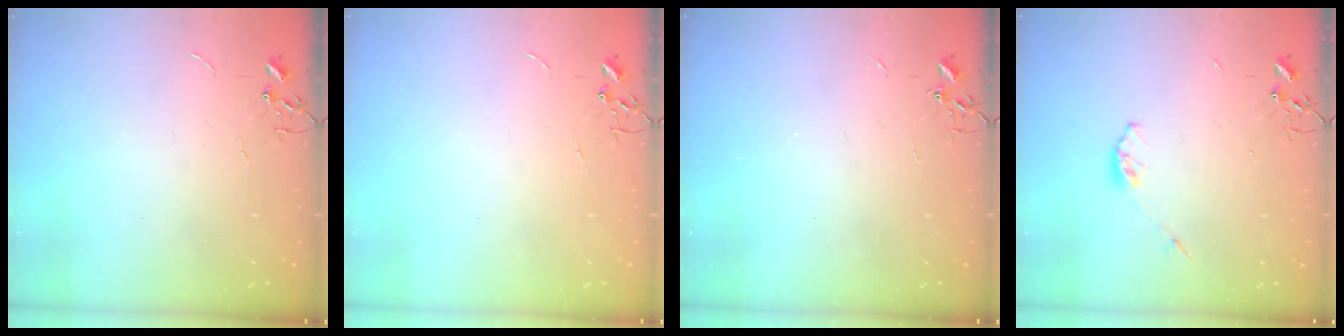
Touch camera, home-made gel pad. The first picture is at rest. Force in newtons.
{"total": 0.0}
{"total": 2.1, "press": 2.1, "slide": 0.4}
{"total": 3.3, "press": 3.3, "slide": 0.6}